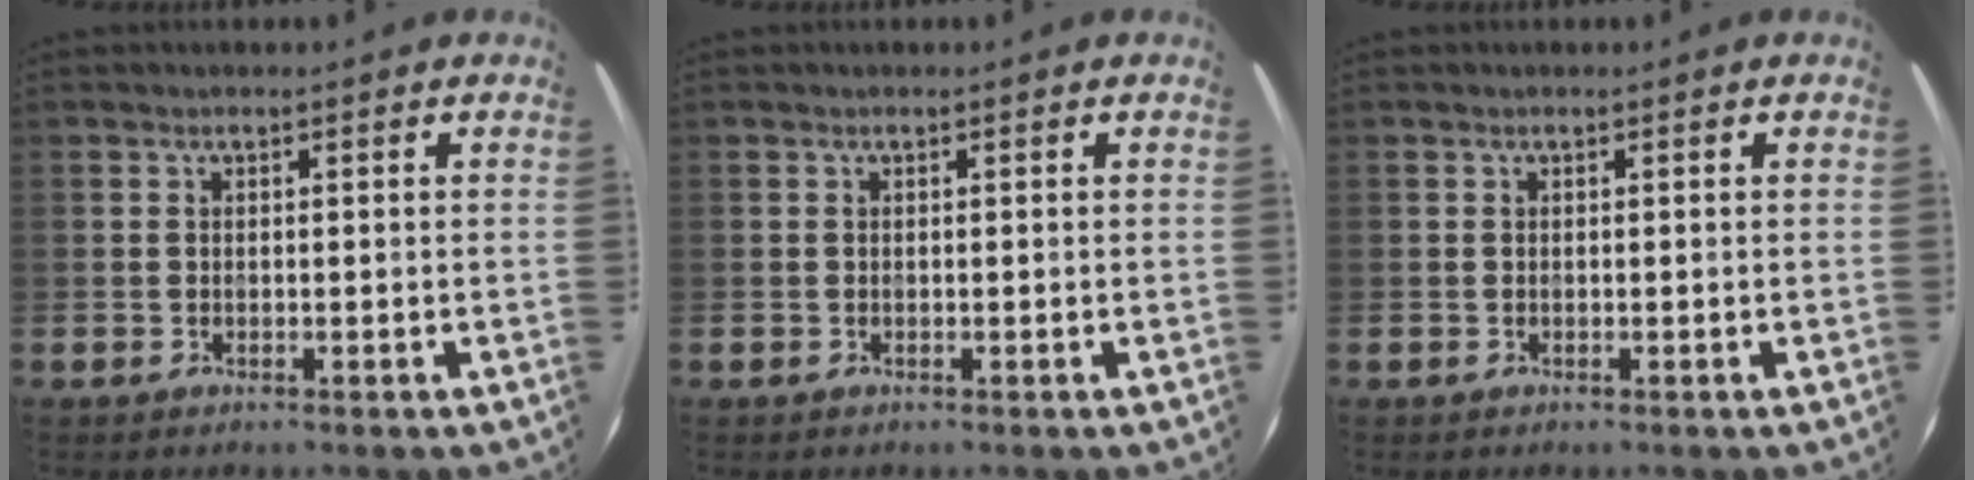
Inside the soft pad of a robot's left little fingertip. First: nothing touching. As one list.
[{"total": 0.0}, {"total": 0.0}]